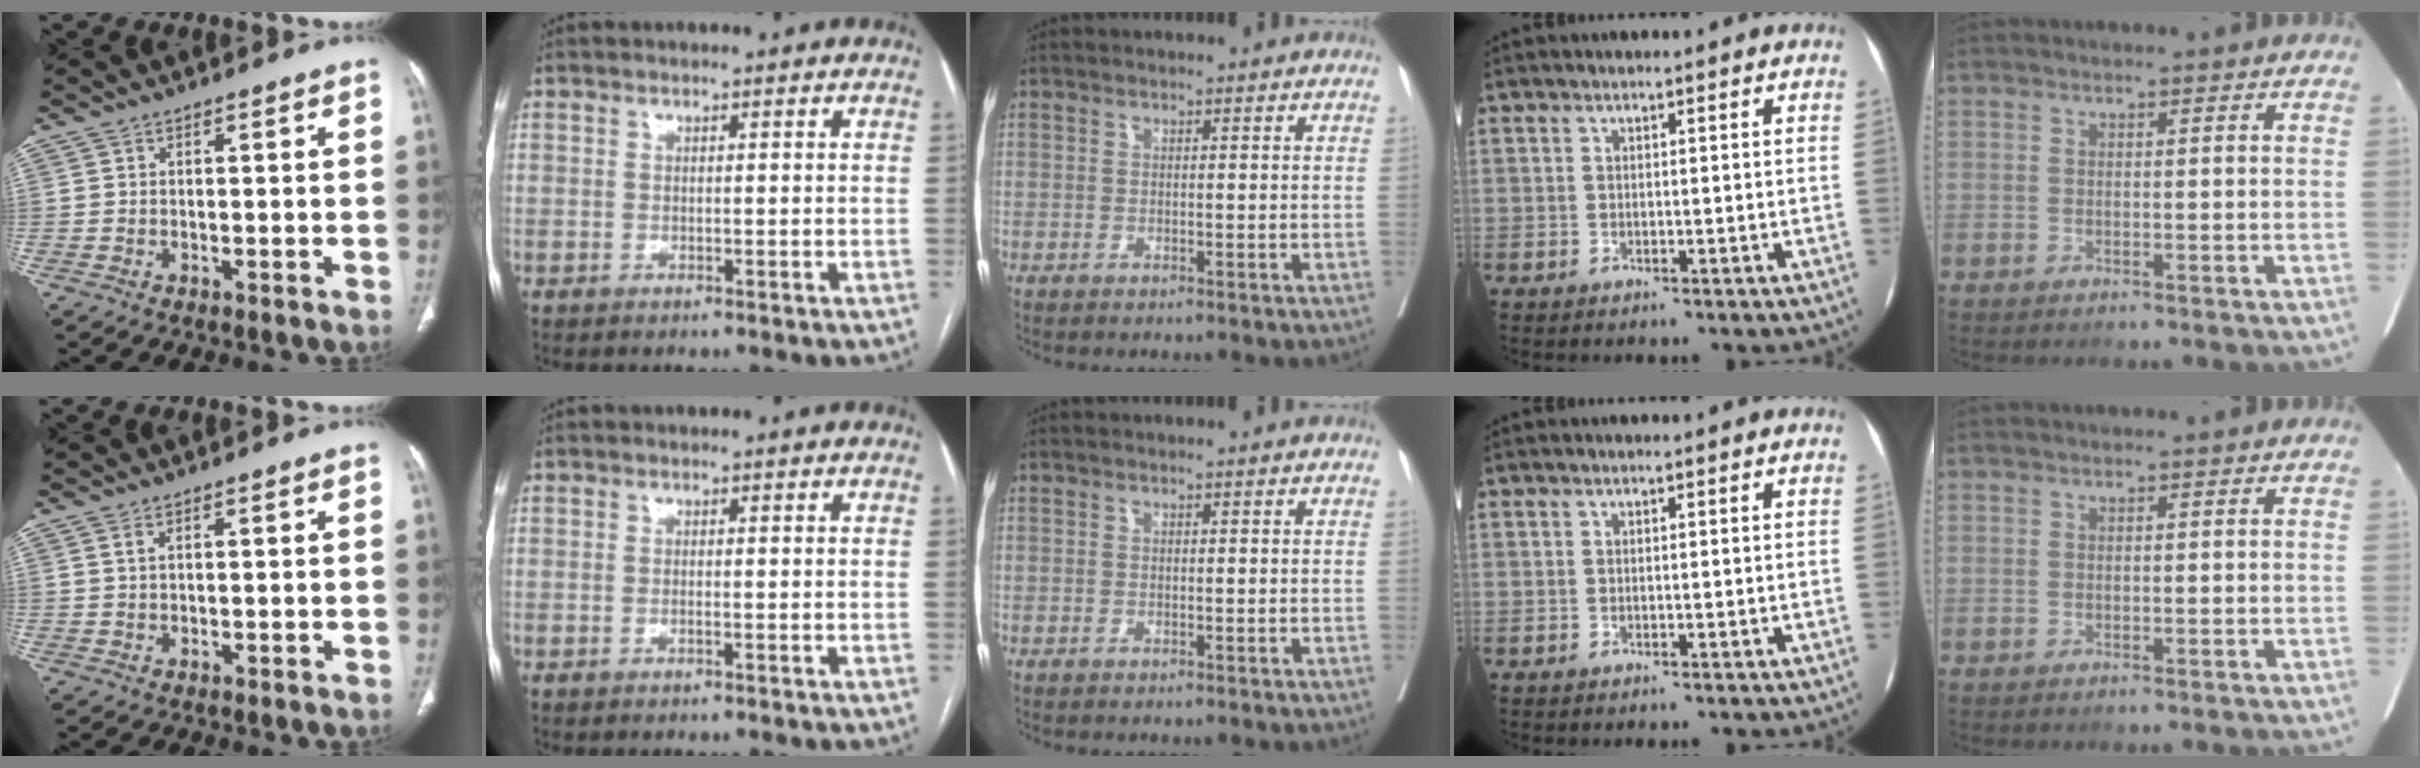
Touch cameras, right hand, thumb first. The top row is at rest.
{"thumb": {"total": 1.2, "force": [0.6, 0.4, 0.9], "torque": [-0.021, 0.005, 0.017]}, "index": {"total": 0.7, "force": [-0.3, 0.0, 0.6], "torque": [-0.013, 0.000, -0.003]}}